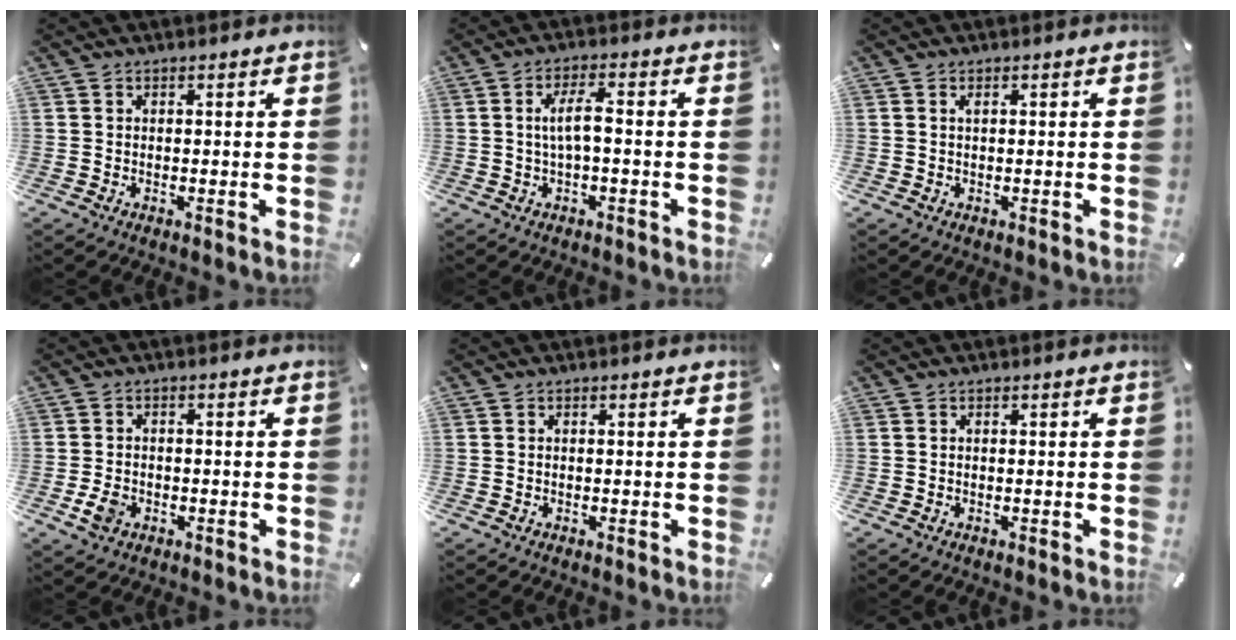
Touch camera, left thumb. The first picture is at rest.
{"total": 5.7, "force": [-0.1, 1.6, 5.4], "torque": [-0.107, 0.006, -0.007]}
{"total": 0.6, "force": [0.2, 0.2, 0.6], "torque": [-0.011, 0.001, 0.003]}
{"total": 3.8, "force": [-1.4, 2.7, 2.2], "torque": [-0.058, 0.000, -0.029]}
{"total": 0.0}
{"total": 0.0}